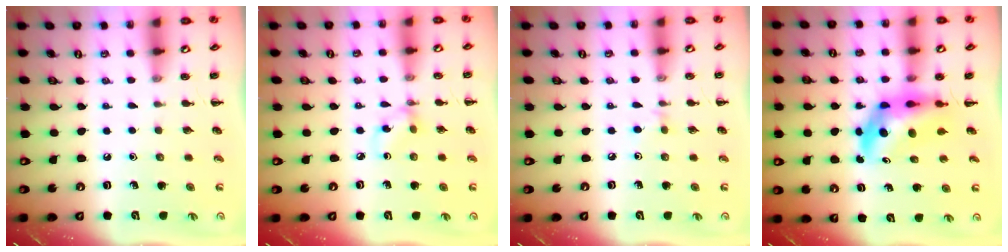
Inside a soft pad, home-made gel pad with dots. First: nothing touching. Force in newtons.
{"total": 2.9, "press": 2.9, "slide": 0.3}
{"total": 3.7, "press": 3.4, "slide": 1.4}
{"total": 6.0, "press": 5.7, "slide": 1.9}